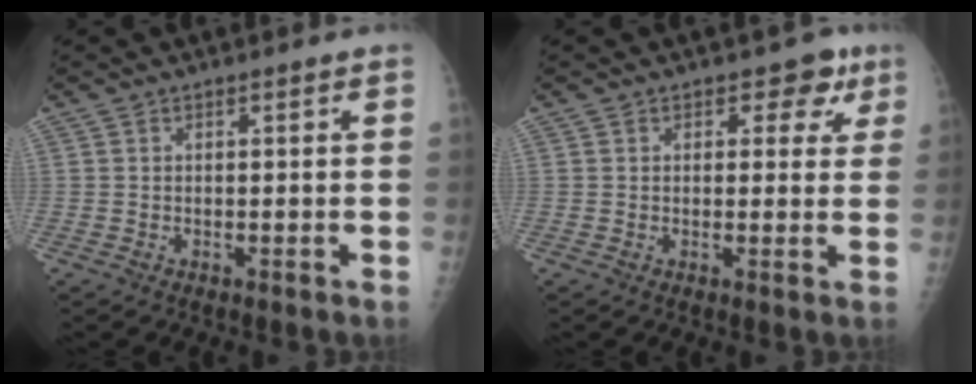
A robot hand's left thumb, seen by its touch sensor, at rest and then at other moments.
{"total": 5.1, "force": [2.6, 3.6, 2.4], "torque": [0.012, -0.005, 0.024]}